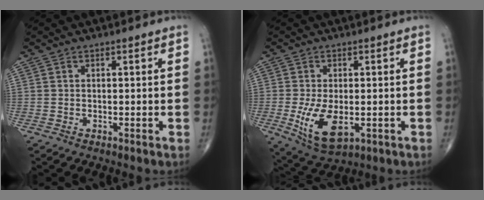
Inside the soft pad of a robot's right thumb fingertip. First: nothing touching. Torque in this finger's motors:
{"motor_torque": [2.56, 2.23, 0.72, 0.55, 0.17]}